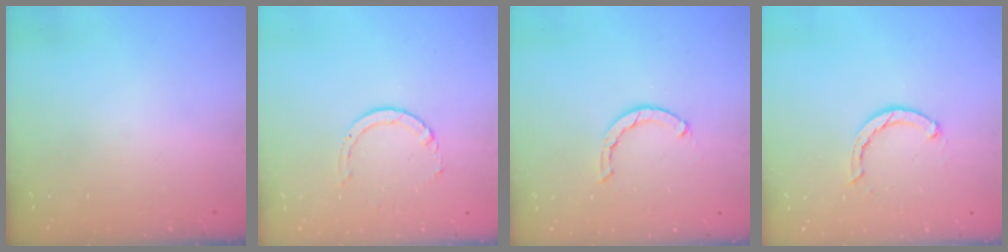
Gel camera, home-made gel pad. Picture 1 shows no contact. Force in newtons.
{"total": 2.9, "press": 2.9, "slide": 0.4}
{"total": 2.1, "press": 2.1, "slide": 0.2}
{"total": 2.3, "press": 2.3, "slide": 0.3}